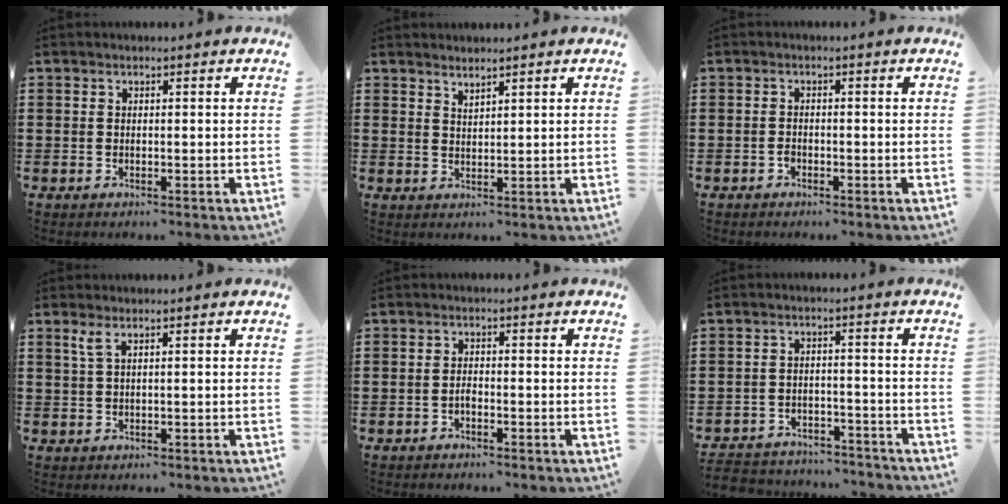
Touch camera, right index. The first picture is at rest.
{"total": 1.7, "force": [1.7, 0.0, -0.1], "torque": [-0.001, 0.001, 0.033]}
{"total": 1.0, "force": [-0.7, 0.6, 0.4], "torque": [-0.010, -0.001, -0.013]}
{"total": 1.5, "force": [0.8, 0.3, 1.2], "torque": [-0.027, 0.001, 0.014]}
{"total": 1.1, "force": [-0.7, 0.6, 0.6], "torque": [-0.015, -0.002, -0.013]}
{"total": 3.7, "force": [-3.7, 0.6, 0.1], "torque": [-0.008, 0.003, -0.078]}